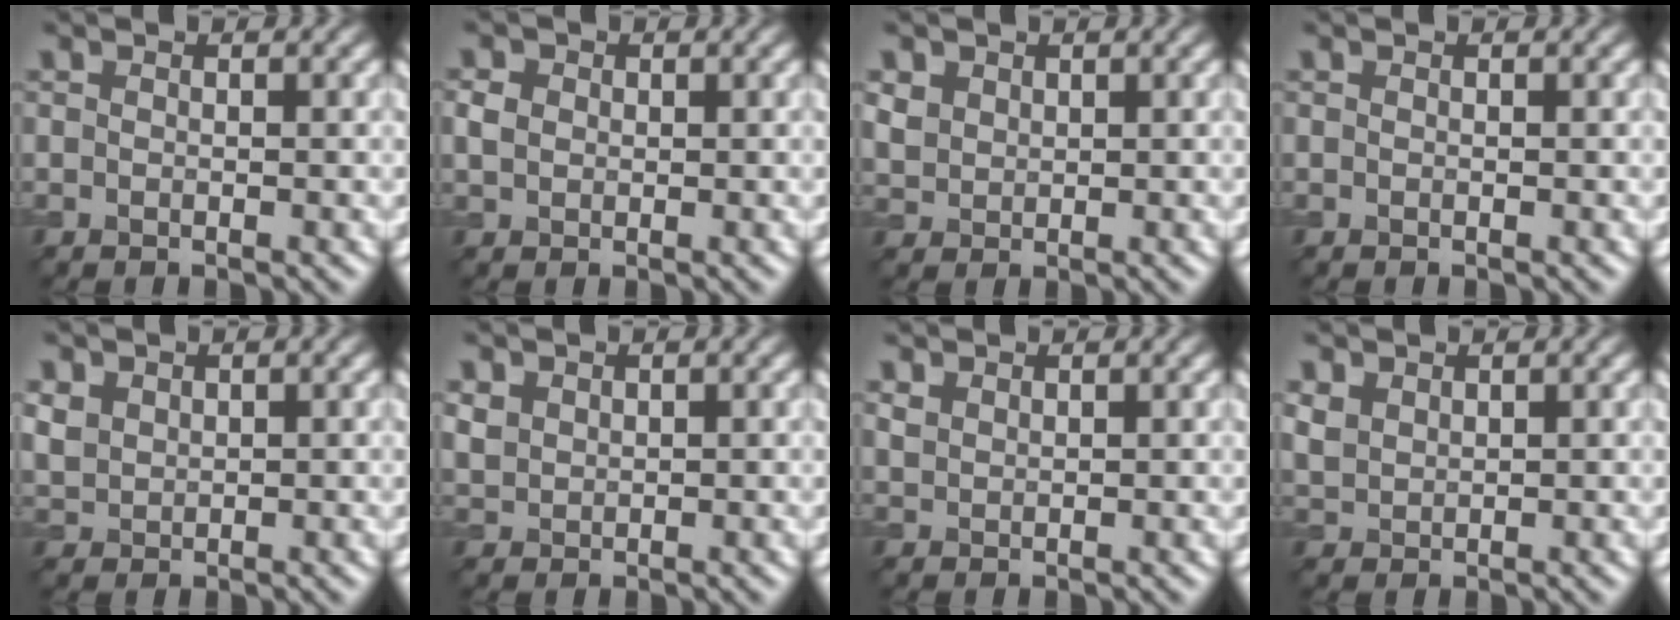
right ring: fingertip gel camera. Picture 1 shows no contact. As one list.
[{"total": 1.7, "force": [0.3, 1.5, 0.8], "torque": [-0.016, 0.001, 0.003]}, {"total": 2.0, "force": [1.0, 1.6, 0.6], "torque": [-0.017, -0.006, 0.022]}, {"total": 0.0}, {"total": 1.9, "force": [1.0, 1.5, 0.7], "torque": [-0.018, -0.001, 0.023]}, {"total": 1.6, "force": [0.9, 1.3, 0.5], "torque": [-0.012, -0.001, 0.021]}, {"total": 1.5, "force": [1.3, 0.8, 0.3], "torque": [-0.010, 0.004, 0.030]}, {"total": 2.1, "force": [1.3, 1.4, 0.7], "torque": [-0.023, 0.002, 0.030]}]